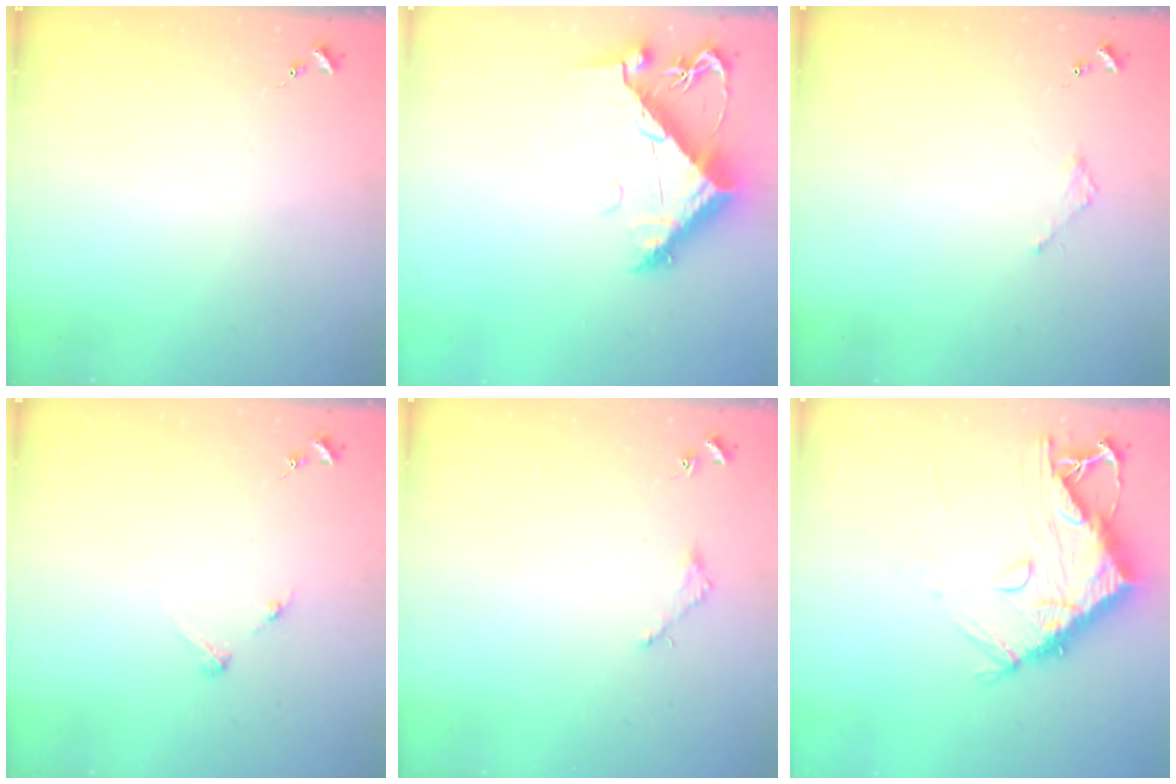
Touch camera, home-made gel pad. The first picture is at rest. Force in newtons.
{"total": 9.1, "press": 9.1, "slide": 1.1}
{"total": 2.1, "press": 2.1, "slide": 0.2}
{"total": 3.2, "press": 3.1, "slide": 0.4}
{"total": 1.6, "press": 1.6, "slide": 0.2}
{"total": 13.2, "press": 13.1, "slide": 1.4}